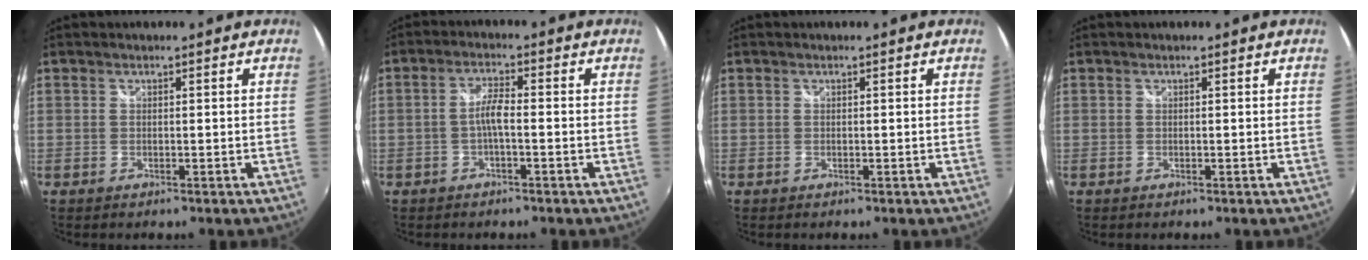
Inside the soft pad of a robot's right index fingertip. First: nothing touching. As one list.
[{"total": 3.2, "force": [-1.0, 0.5, 3.0], "torque": [-0.062, 0.007, -0.020]}, {"total": 0.0}, {"total": 0.0}]